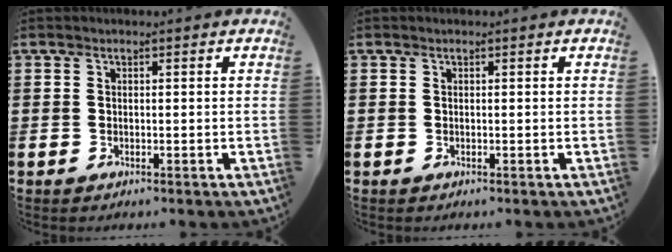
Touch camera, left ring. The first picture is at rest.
{"total": 0.0}